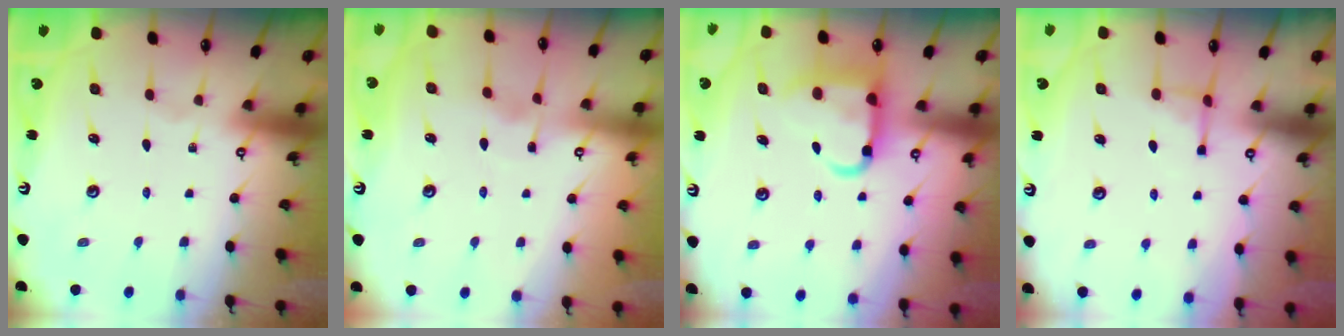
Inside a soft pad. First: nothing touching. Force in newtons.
{"total": 3.0, "press": 2.9, "slide": 0.4}
{"total": 12.4, "press": 12.2, "slide": 1.6}
{"total": 4.3, "press": 4.2, "slide": 0.7}